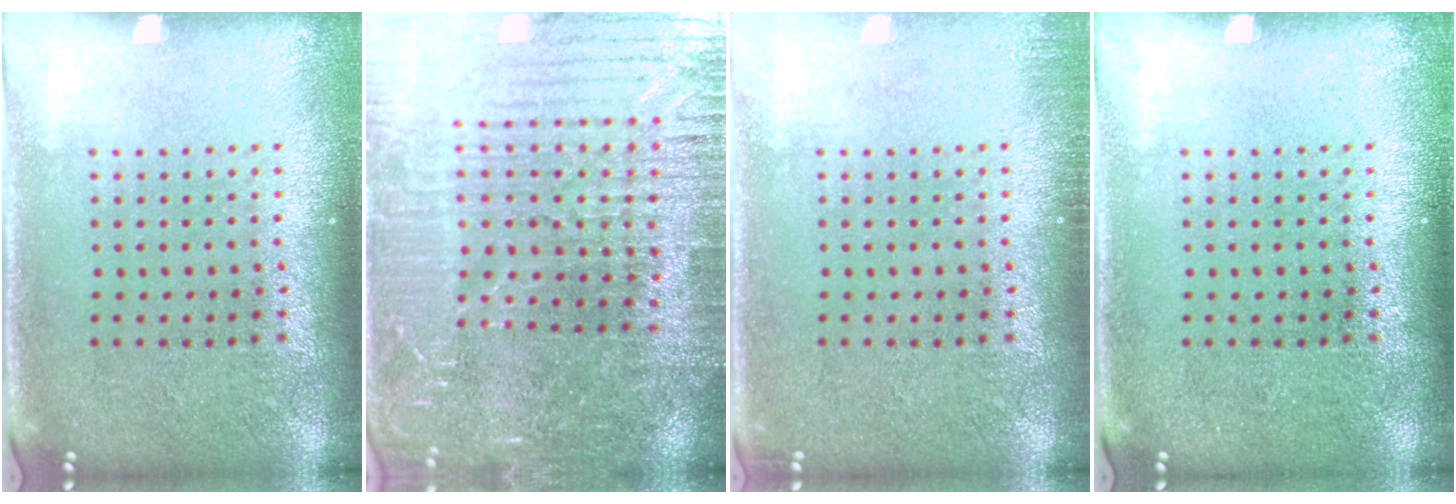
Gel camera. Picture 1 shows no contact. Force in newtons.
{"total": 4.8, "press": 4.5, "slide": 1.6}
{"total": 0.9, "press": 0.9, "slide": 0.2}
{"total": 0.0}